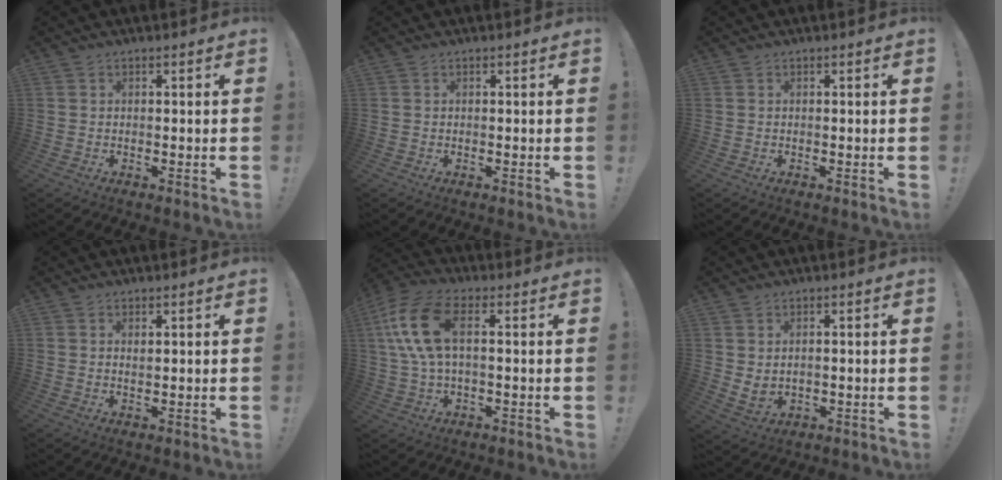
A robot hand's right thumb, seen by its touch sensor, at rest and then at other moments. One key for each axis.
{"total": 0.0}
{"total": 0.0}
{"total": 1.2, "fx": 0.9, "fy": 0.4, "fz": 0.7, "tx": 0.000, "ty": -0.006, "tz": 0.013}
{"total": 15.1, "fx": 2.8, "fy": 7.4, "fz": 12.9, "tx": -0.265, "ty": 0.010, "tz": 0.053}
{"total": 3.1, "fx": 1.8, "fy": 1.6, "fz": 1.9, "tx": -0.033, "ty": -0.011, "tz": 0.033}